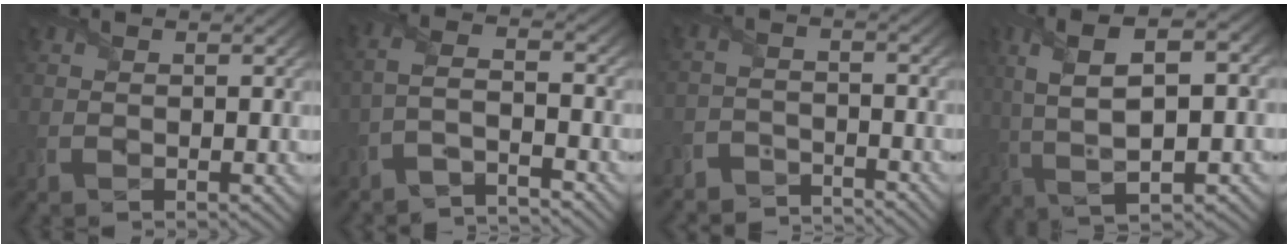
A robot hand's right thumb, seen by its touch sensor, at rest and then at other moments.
{"total": 4.0, "force": [-3.4, 0.4, 2.1], "torque": [-0.049, 0.001, -0.081]}
{"total": 4.1, "force": [-4.1, 0.5, -0.2], "torque": [0.013, 0.002, -0.088]}
{"total": 12.7, "force": [1.9, 5.2, 11.4], "torque": [-0.236, 0.010, 0.036]}